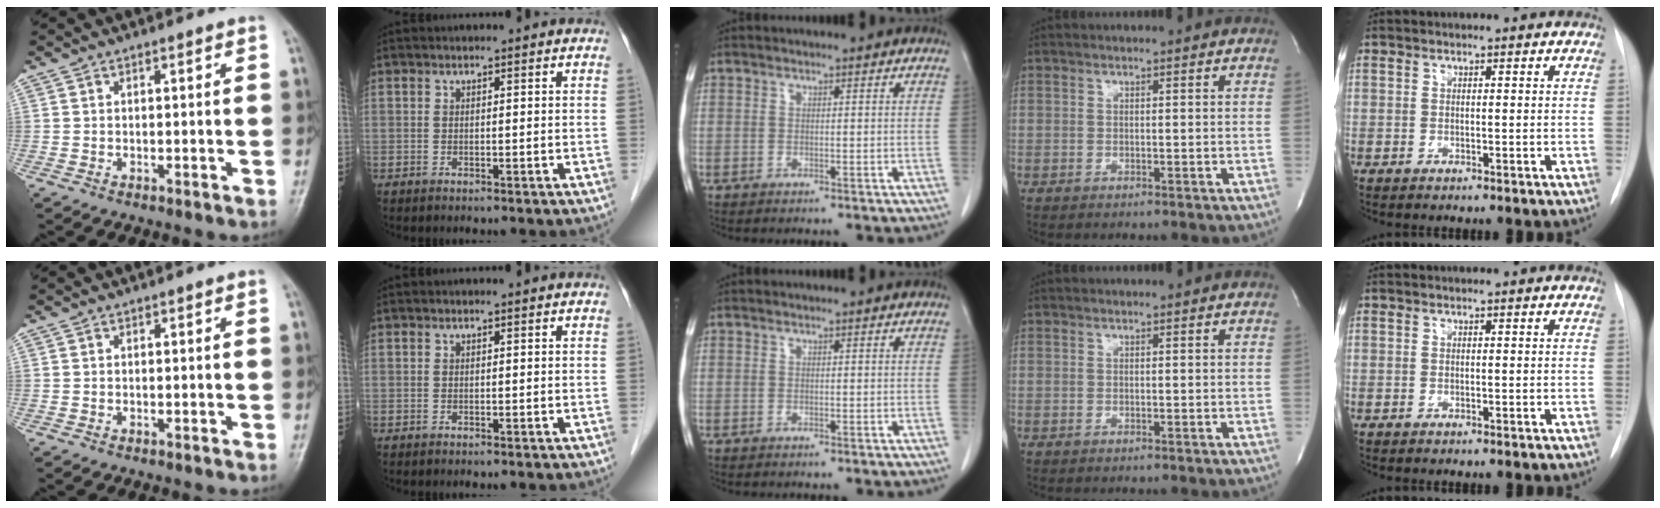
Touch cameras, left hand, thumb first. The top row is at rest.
{}